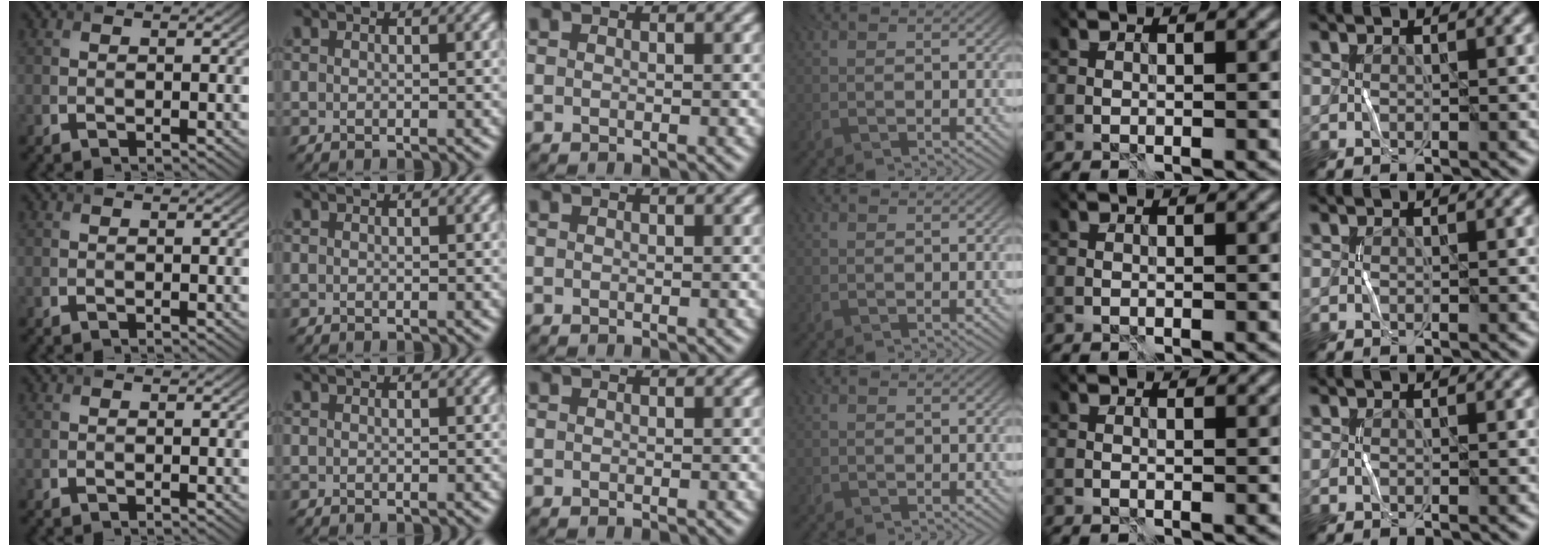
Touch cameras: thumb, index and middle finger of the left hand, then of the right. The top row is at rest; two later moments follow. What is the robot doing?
{"motion": "wrap", "object": "cellophane"}